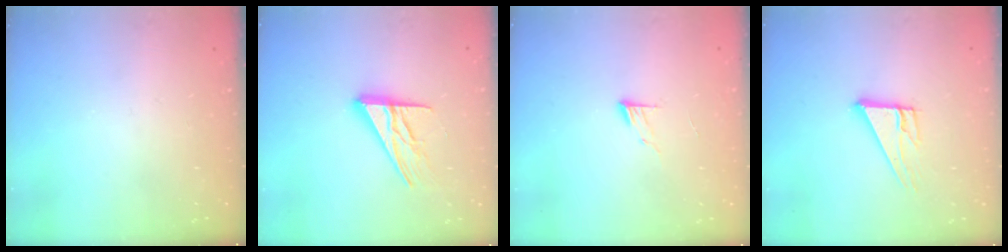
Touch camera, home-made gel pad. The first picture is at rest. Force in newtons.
{"total": 13.9, "press": 13.8, "slide": 1.3}
{"total": 6.2, "press": 6.2, "slide": 0.6}
{"total": 10.0, "press": 10.0, "slide": 0.5}